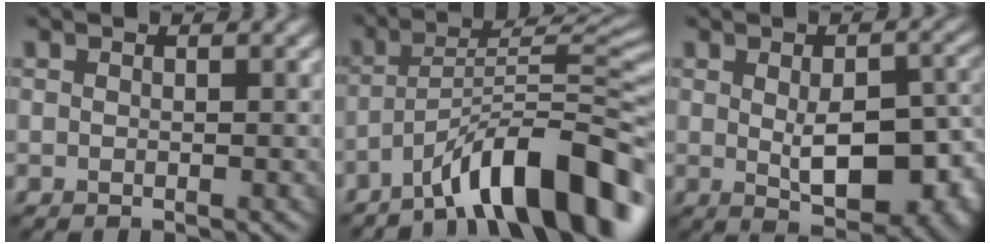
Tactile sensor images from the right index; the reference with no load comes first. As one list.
[{"total": 11.0, "force": [-7.1, 2.5, 8.1], "torque": [-0.107, 0.022, -0.121]}, {"total": 9.1, "force": [-1.1, 4.6, 7.7], "torque": [-0.111, -0.021, 0.000]}]